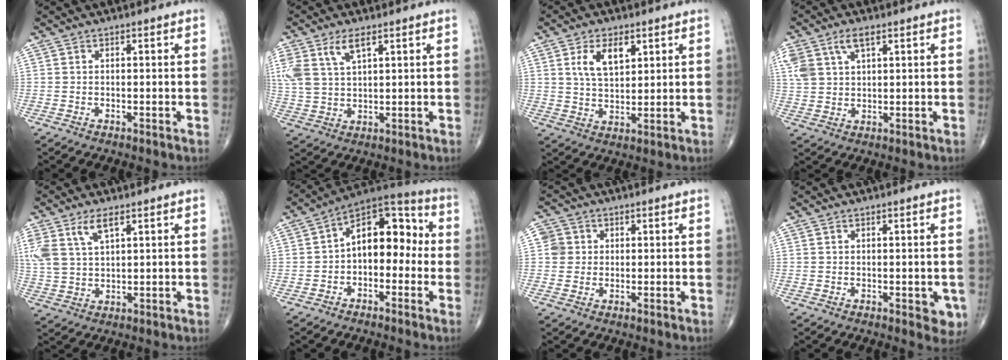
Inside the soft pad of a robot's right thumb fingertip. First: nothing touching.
{"total": 9.2, "force": [4.4, 4.4, 6.7], "torque": [-0.156, -0.004, 0.095]}
{"total": 7.5, "force": [3.1, 3.9, 5.5], "torque": [-0.087, -0.015, 0.062]}
{"total": 8.0, "force": [3.9, 4.2, 5.6], "torque": [-0.122, 0.003, 0.082]}
{"total": 9.0, "force": [4.4, 4.2, 6.6], "torque": [-0.153, -0.004, 0.094]}
{"total": 12.7, "force": [-0.5, 7.8, 10.0], "torque": [-0.114, 0.045, -0.028]}
{"total": 3.7, "force": [0.5, 3.6, 0.6], "torque": [0.013, 0.004, 0.004]}
{"total": 3.4, "force": [-0.8, 1.8, 2.8], "torque": [-0.010, -0.002, -0.006]}